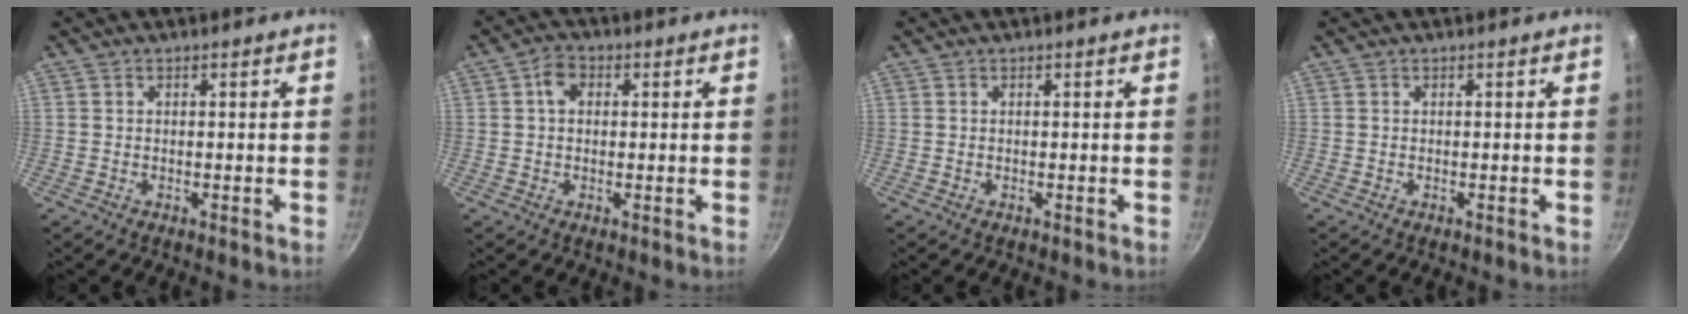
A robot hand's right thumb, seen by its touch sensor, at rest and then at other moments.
{"total": 3.6, "force": [0.7, 2.7, 2.3], "torque": [-0.031, 0.008, 0.004]}
{"total": 0.0}
{"total": 0.0}